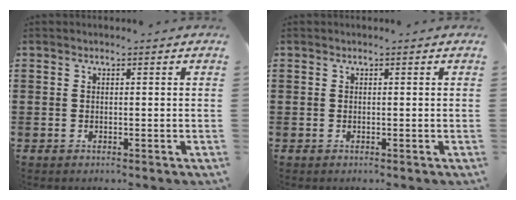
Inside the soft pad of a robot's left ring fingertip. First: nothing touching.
{"total": 0.0}